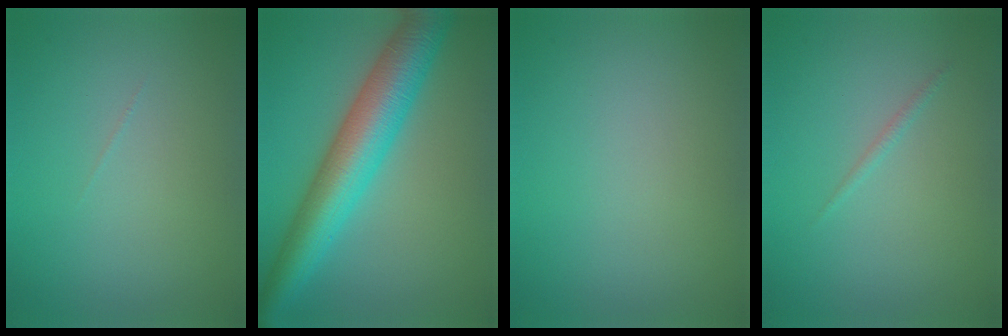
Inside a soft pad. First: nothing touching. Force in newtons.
{"total": 8.7, "press": 8.7, "slide": 0.0}
{"total": 0.0}
{"total": 0.6, "press": 0.6, "slide": 0.1}